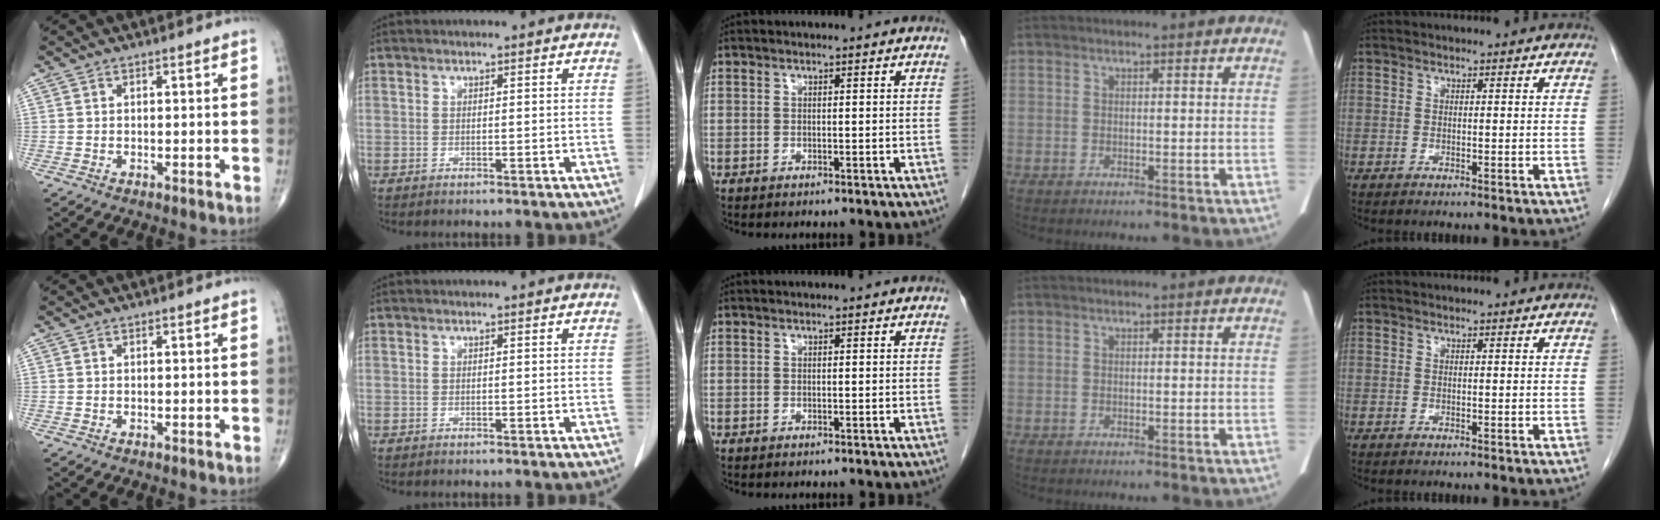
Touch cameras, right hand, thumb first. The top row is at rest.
{}